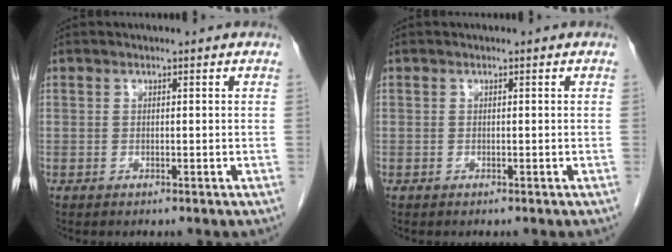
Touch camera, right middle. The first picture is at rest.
{"total": 0.0}